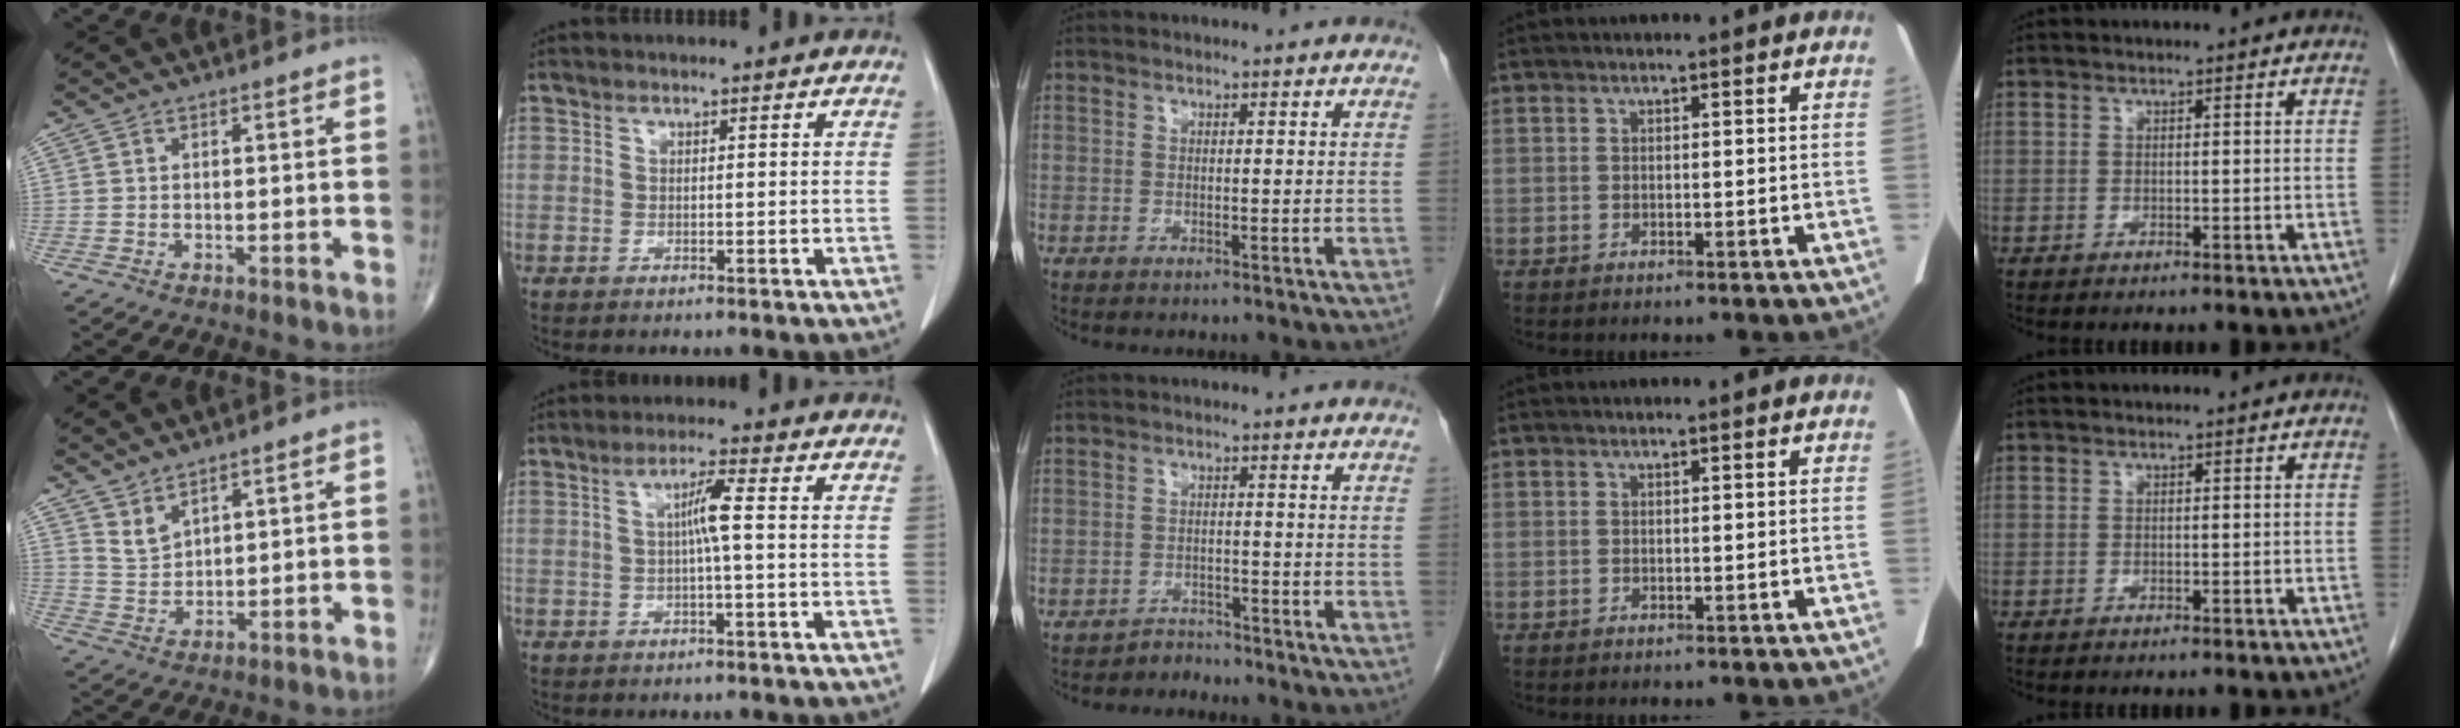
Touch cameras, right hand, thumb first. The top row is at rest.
{"thumb": {"total": 3.7, "force": [3.1, 1.1, 1.6], "torque": [-0.025, -0.030, 0.070]}, "index": {"total": 3.6, "force": [0.1, 0.0, 3.6], "torque": [-0.068, 0.008, 0.002]}, "middle": {"total": 2.0, "force": [-1.7, 0.4, -0.8], "torque": [0.019, -0.004, -0.030]}}